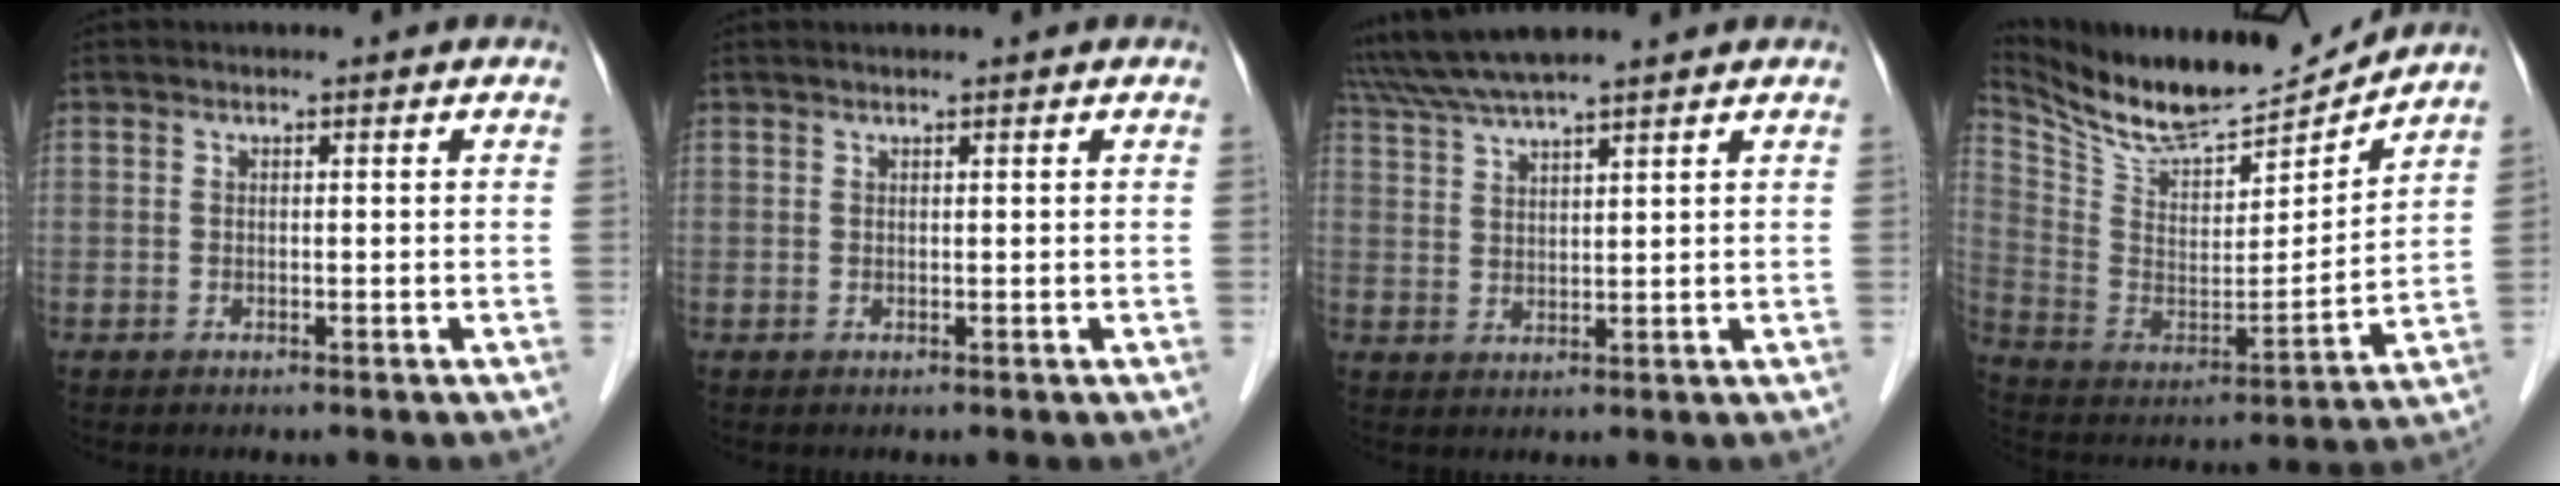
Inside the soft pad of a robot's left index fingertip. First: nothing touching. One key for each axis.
{"total": 1.4, "fx": -1.3, "fy": -0.5, "fz": -0.2, "tx": 0.004, "ty": 0.005, "tz": -0.016}
{"total": 6.9, "fx": 5.8, "fy": -1.2, "fz": 3.5, "tx": -0.066, "ty": 0.029, "tz": 0.106}
{"total": 14.6, "fx": 13.8, "fy": 1.7, "fz": 4.4, "tx": -0.098, "ty": -0.029, "tz": 0.246}